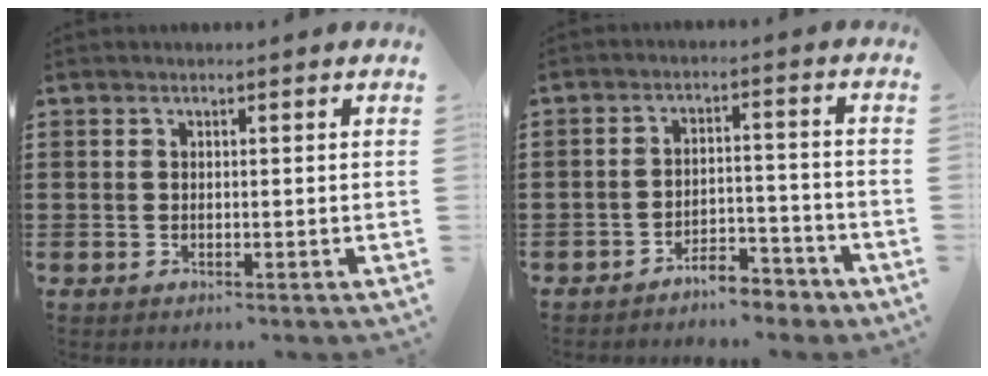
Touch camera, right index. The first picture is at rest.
{"total": 4.7, "force": [-4.5, 1.0, 1.1], "torque": [-0.019, 0.012, -0.090]}